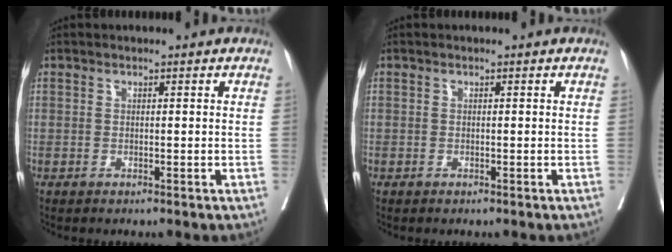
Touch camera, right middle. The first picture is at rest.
{"total": 0.6, "force": [-0.2, 0.6, -0.1], "torque": [0.004, 0.006, -0.006]}